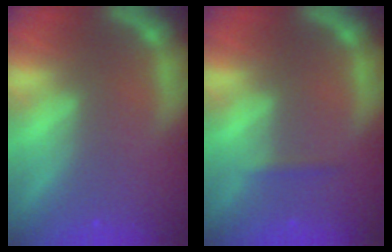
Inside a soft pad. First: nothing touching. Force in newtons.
{"total": 0.9}